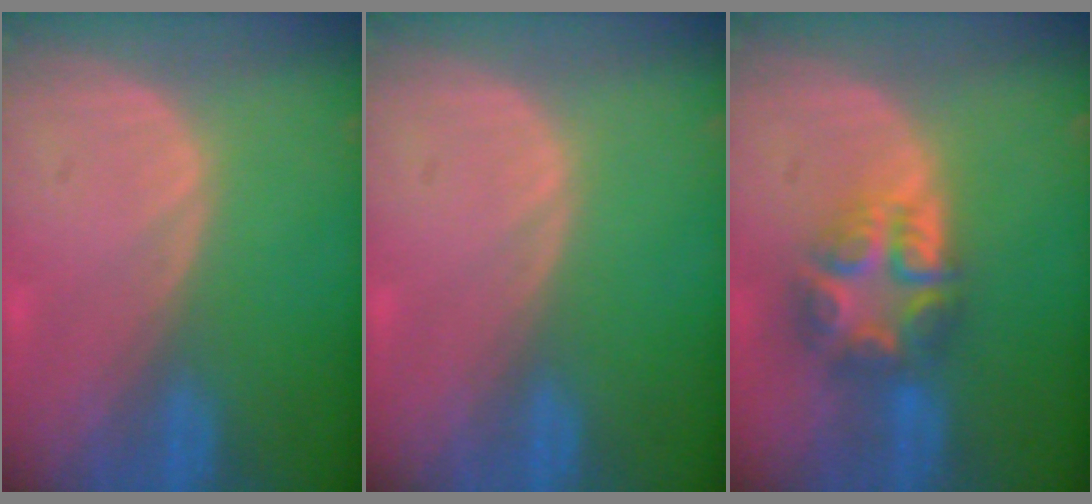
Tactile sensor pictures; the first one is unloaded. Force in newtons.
{"total": 0.0}
{"total": 7.6, "press": 6.6, "slide": 3.7}